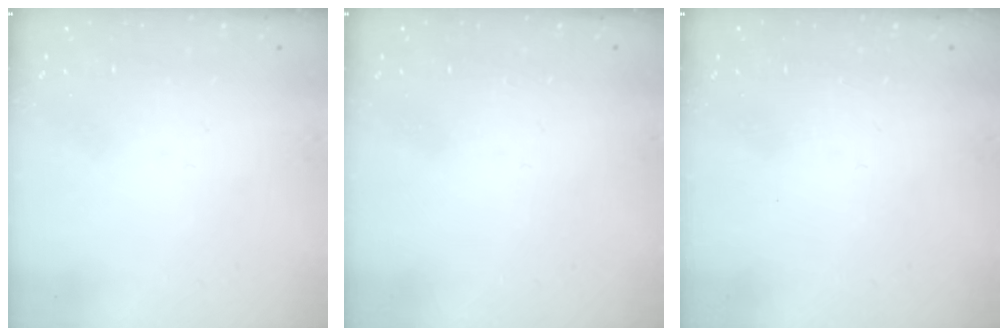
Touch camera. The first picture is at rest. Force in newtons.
{"total": 0.0}
{"total": 0.0}